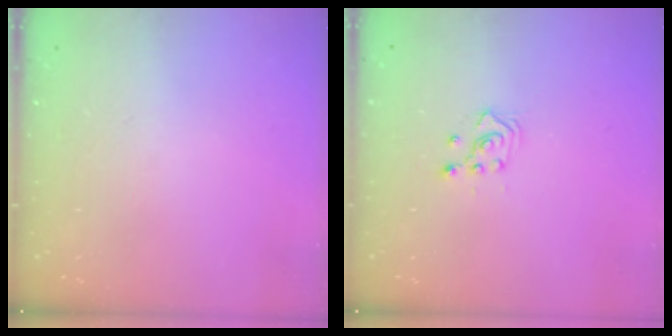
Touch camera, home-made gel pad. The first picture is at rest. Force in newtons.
{"total": 2.6, "press": 2.4, "slide": 1.0}